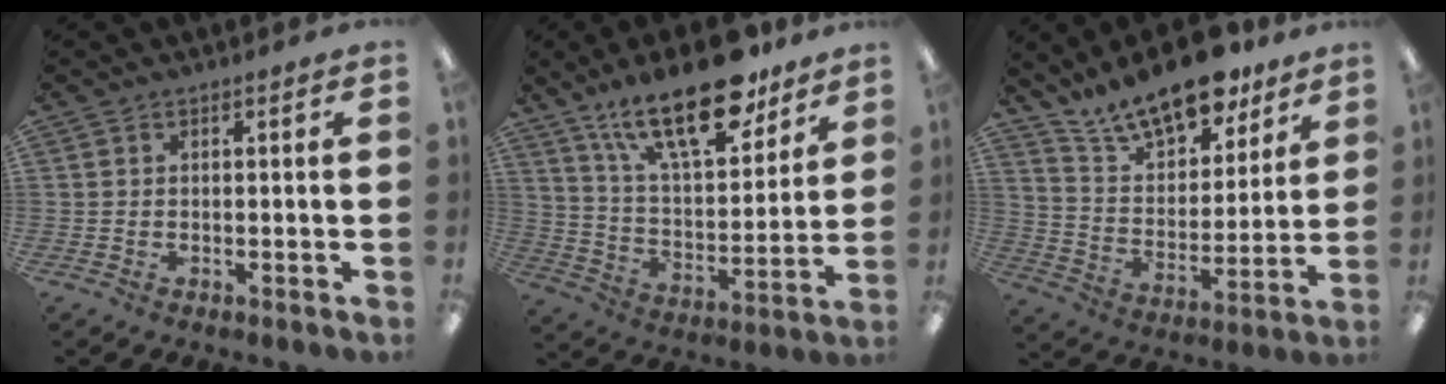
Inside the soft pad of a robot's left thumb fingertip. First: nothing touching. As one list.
[{"total": 22.2, "force": [15.2, 8.3, 13.8], "torque": [-0.229, -0.081, 0.260]}, {"total": 17.1, "force": [14.1, 6.4, 7.2], "torque": [-0.140, -0.087, 0.250]}]